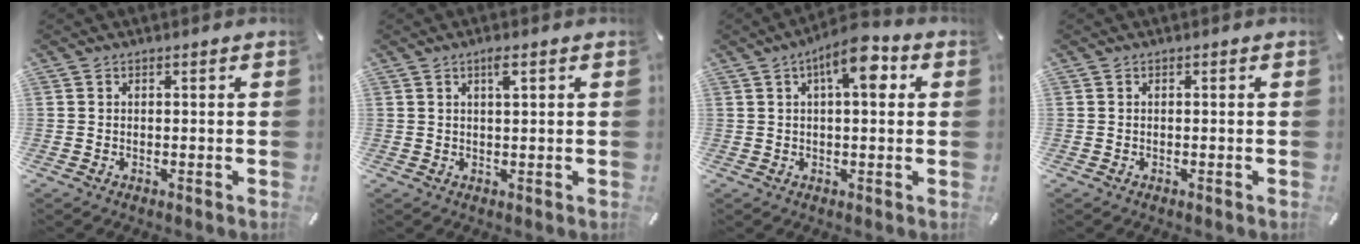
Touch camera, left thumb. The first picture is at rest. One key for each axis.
{"total": 2.5, "fx": 1.2, "fy": 0.4, "fz": 2.1, "tx": -0.045, "ty": 0.002, "tz": 0.020}
{"total": 9.0, "fx": 3.2, "fy": 3.4, "fz": 7.7, "tx": -0.121, "ty": -0.004, "tz": 0.048}
{"total": 0.0}